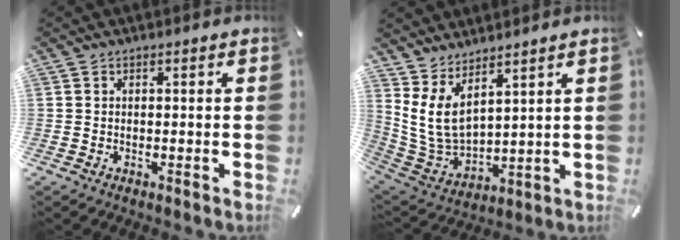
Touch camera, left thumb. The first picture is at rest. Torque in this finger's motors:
{"motor_torque": [0.82, -0.16, 1.26, -0.94, 0.15]}